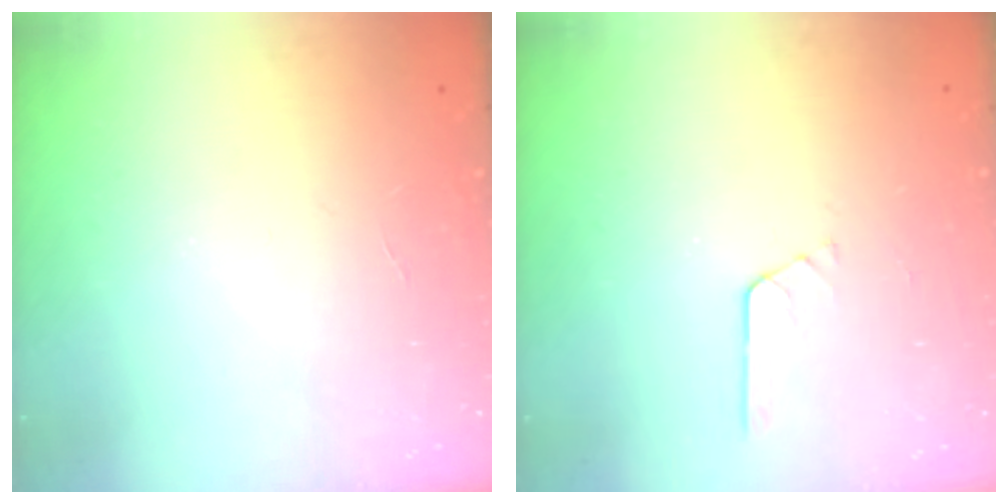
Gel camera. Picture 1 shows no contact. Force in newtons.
{"total": 3.3, "press": 3.3, "slide": 0.3}